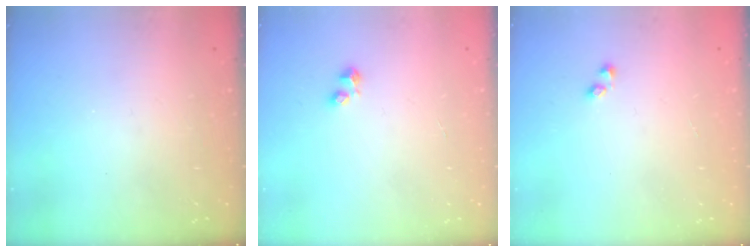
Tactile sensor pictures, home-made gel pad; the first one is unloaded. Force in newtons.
{"total": 2.9, "press": 2.8, "slide": 0.6}
{"total": 0.9, "press": 0.8, "slide": 0.5}